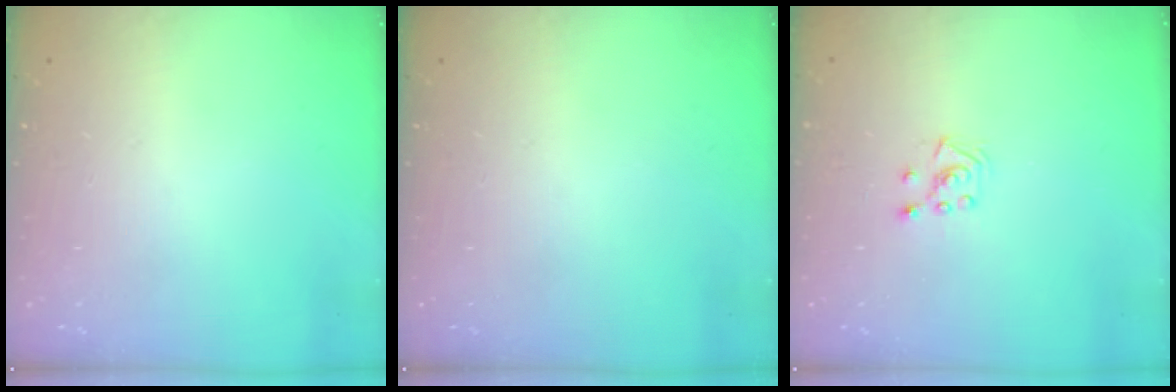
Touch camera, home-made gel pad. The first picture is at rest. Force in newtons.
{"total": 0.0}
{"total": 4.7, "press": 4.7, "slide": 0.5}